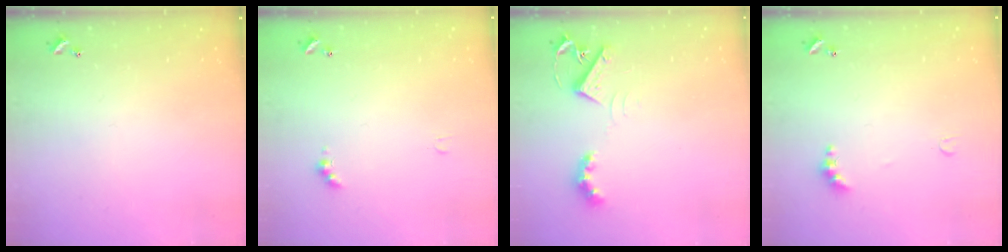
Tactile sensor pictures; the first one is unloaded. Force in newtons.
{"total": 2.0, "press": 2.0, "slide": 0.5}
{"total": 4.2, "press": 4.2, "slide": 0.7}
{"total": 3.4, "press": 3.4, "slide": 0.8}